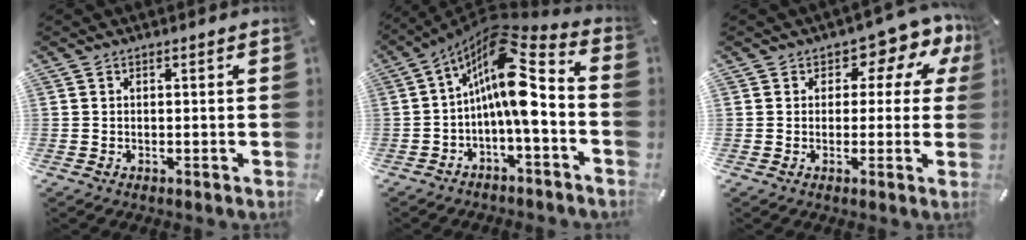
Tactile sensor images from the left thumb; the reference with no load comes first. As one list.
[{"total": 14.6, "force": [0.9, 5.0, 13.7], "torque": [-0.258, -0.020, 0.007]}, {"total": 8.3, "force": [3.6, 5.1, 5.4], "torque": [-0.068, -0.023, 0.058]}]